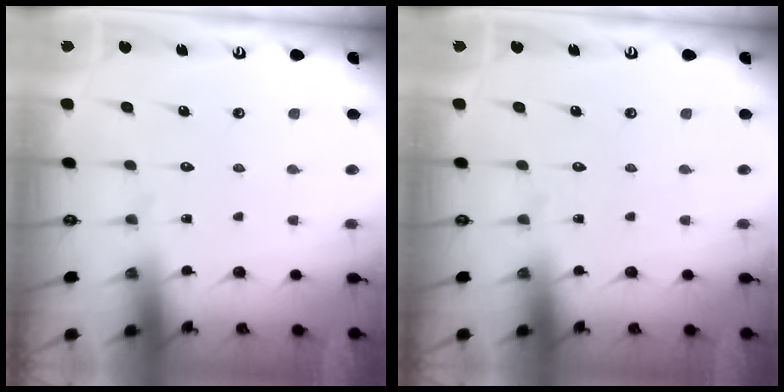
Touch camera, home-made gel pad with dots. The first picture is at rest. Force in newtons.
{"total": 0.0}